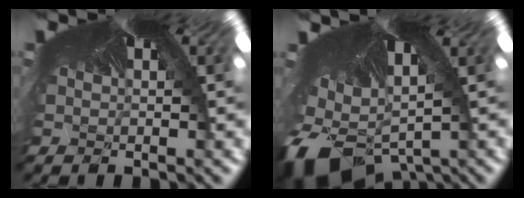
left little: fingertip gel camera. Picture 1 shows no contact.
{"total": 8.6, "force": [-8.4, 1.9, 1.0], "torque": [-0.054, -0.113, -0.103]}